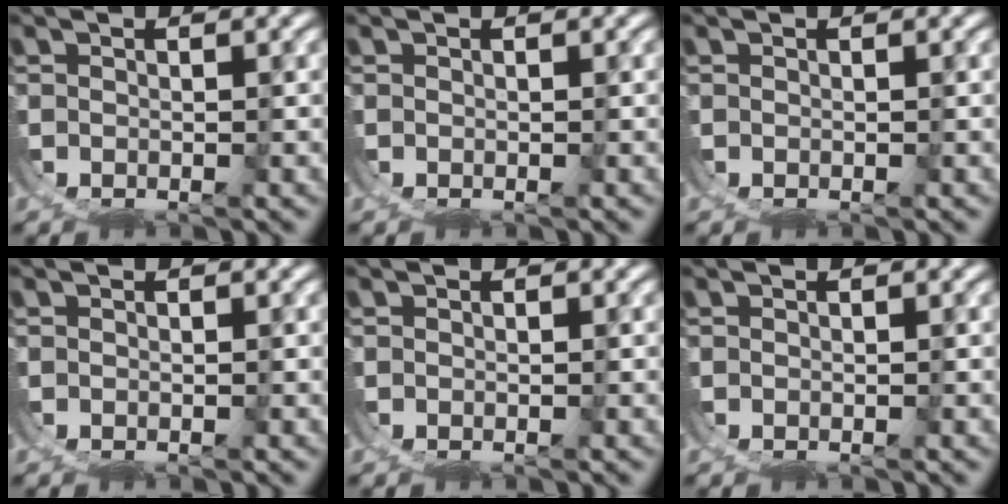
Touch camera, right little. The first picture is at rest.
{"total": 0.0}
{"total": 0.0}
{"total": 0.0}
{"total": 0.0}
{"total": 0.0}